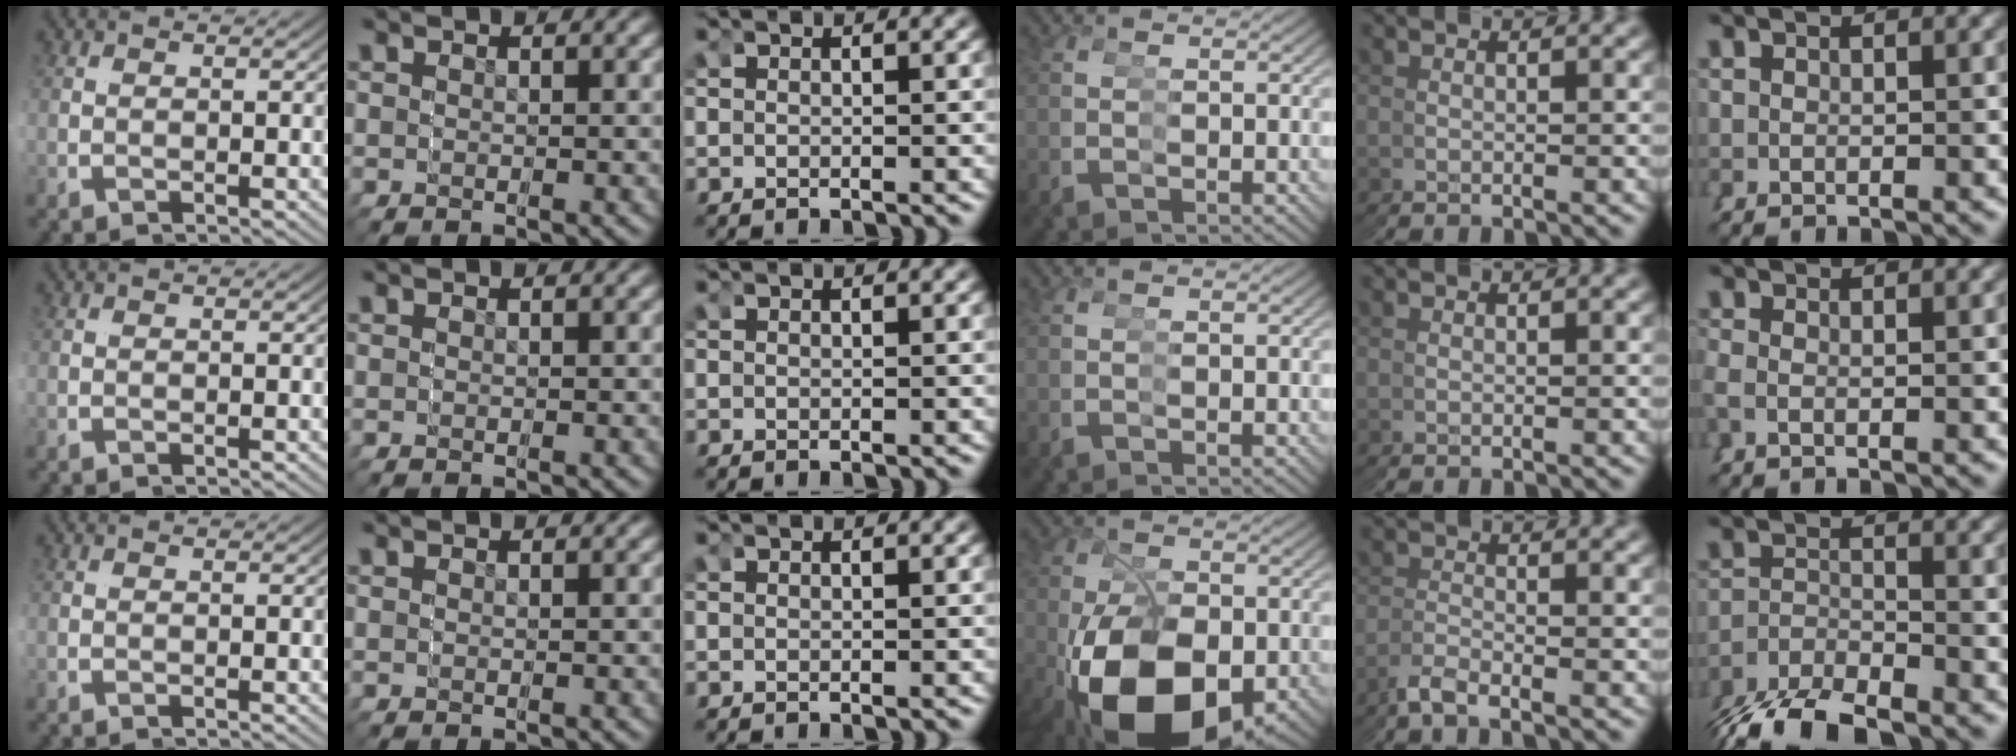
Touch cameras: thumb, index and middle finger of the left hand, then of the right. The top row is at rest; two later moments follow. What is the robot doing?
{"motion": "grasp_and_lifting", "object": "markers"}